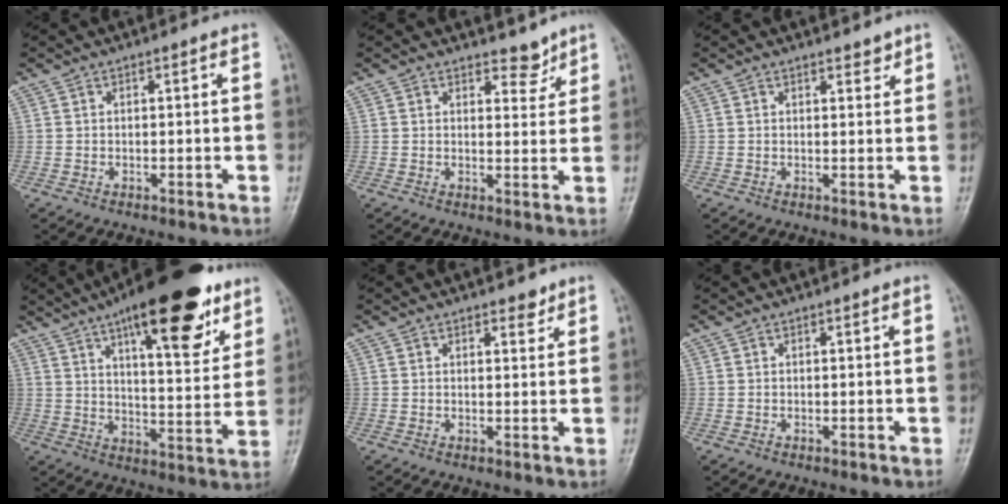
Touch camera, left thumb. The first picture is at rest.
{"total": 3.5, "force": [2.9, 1.8, 0.9], "torque": [0.009, -0.022, 0.041]}
{"total": 1.8, "force": [1.4, 0.8, 0.7], "torque": [0.003, -0.009, 0.018]}
{"total": 22.6, "force": [13.4, 7.5, 16.5], "torque": [-0.214, -0.043, 0.203]}
{"total": 2.3, "force": [1.6, 1.2, 1.1], "torque": [-0.001, -0.009, 0.021]}
{"total": 0.0}